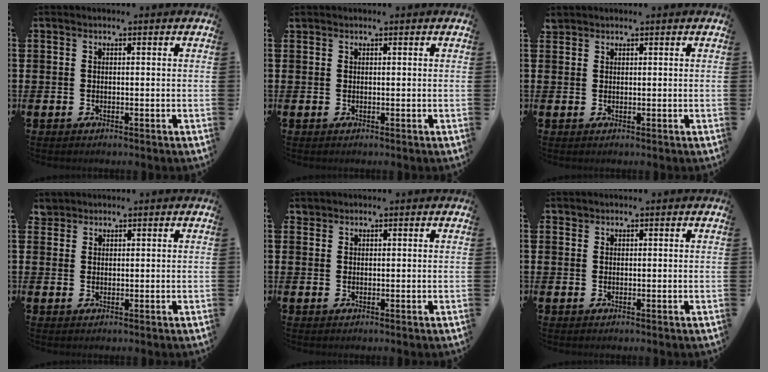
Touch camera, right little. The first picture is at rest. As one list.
[{"total": 0.0}, {"total": 1.1, "force": [1.0, 0.4, 0.0], "torque": [0.006, 0.001, 0.018]}, {"total": 1.8, "force": [1.7, 0.7, 0.0], "torque": [0.004, 0.002, 0.031]}, {"total": 0.9, "force": [0.8, 0.4, 0.0], "torque": [0.007, 0.001, 0.015]}, {"total": 0.7, "force": [0.6, 0.3, 0.0], "torque": [0.008, 0.000, 0.009]}]